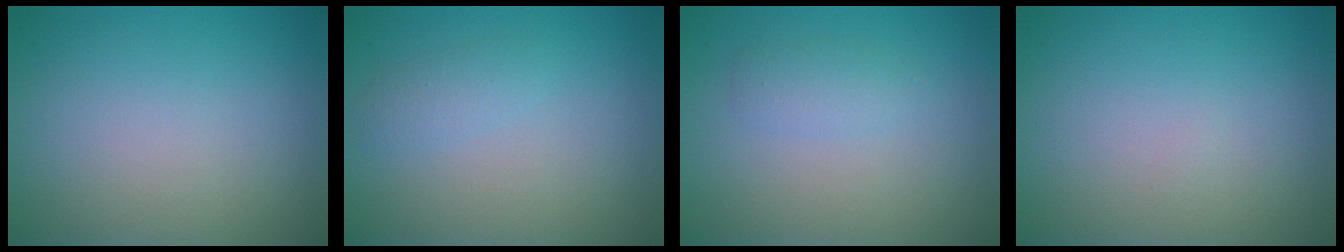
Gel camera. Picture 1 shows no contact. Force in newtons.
{"total": 1.3, "press": 1.3, "slide": 0.1}
{"total": 1.5, "press": 1.4, "slide": 0.1}
{"total": 0.0}